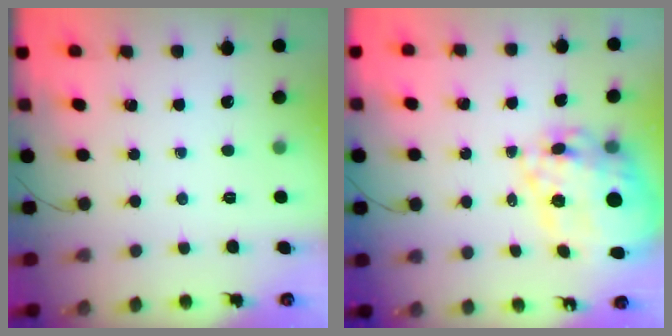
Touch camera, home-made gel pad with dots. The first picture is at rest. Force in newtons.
{"total": 21.7, "press": 21.1, "slide": 5.0}